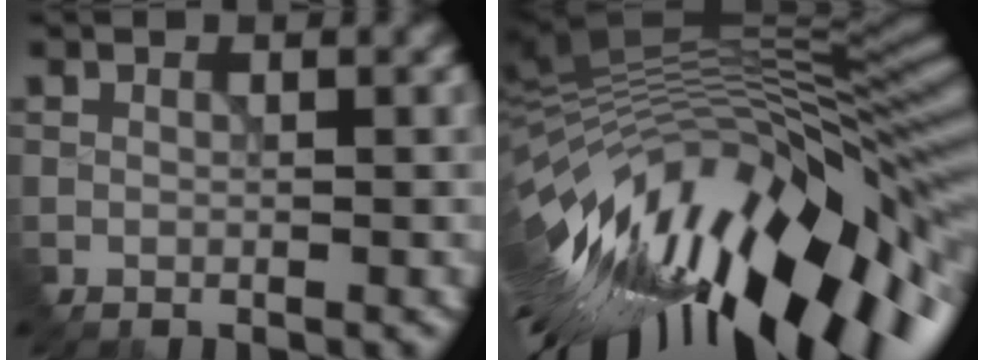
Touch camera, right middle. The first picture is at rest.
{"total": 17.5, "force": [-5.9, 6.5, 15.1], "torque": [-0.247, -0.010, -0.095]}